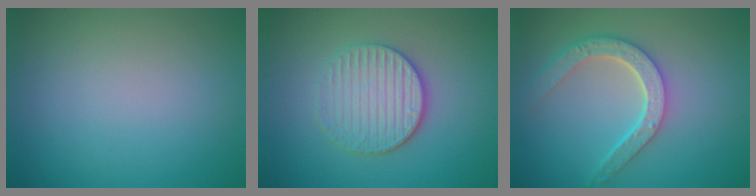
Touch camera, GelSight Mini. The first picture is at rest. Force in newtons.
{"total": 4.0, "press": 3.4, "slide": 2.0}
{"total": 4.8, "press": 3.8, "slide": 2.9}